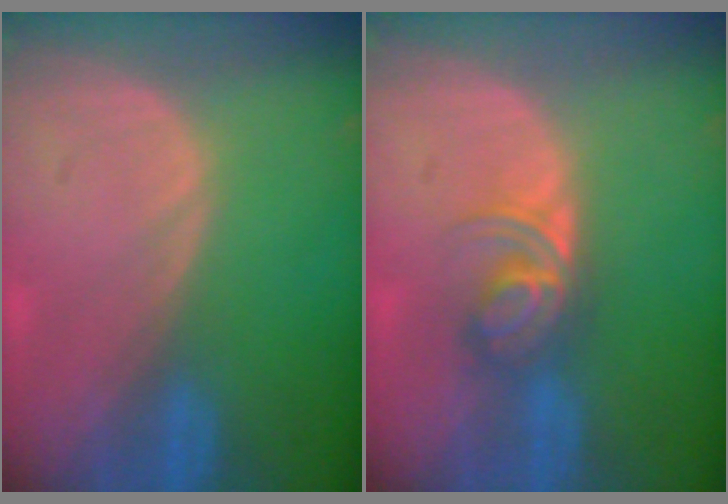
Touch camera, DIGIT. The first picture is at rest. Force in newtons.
{"total": 5.6, "press": 4.9, "slide": 2.8}